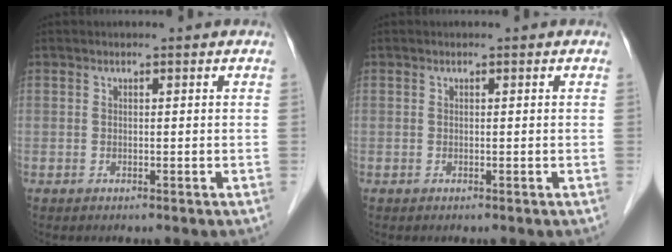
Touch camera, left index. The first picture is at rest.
{"total": 0.0}